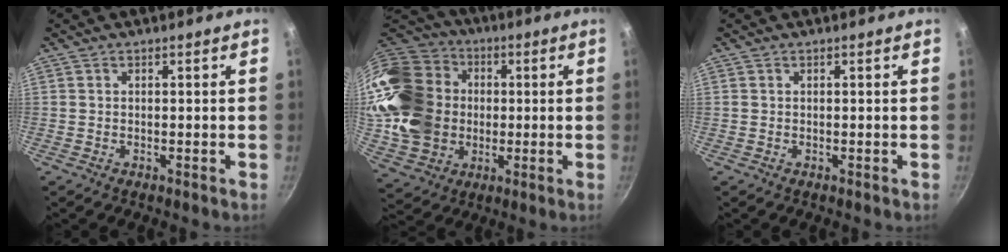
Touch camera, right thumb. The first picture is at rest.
{"total": 24.9, "force": [1.2, 20.6, 13.9], "torque": [-0.261, 0.035, 0.041]}
{"total": 0.0}